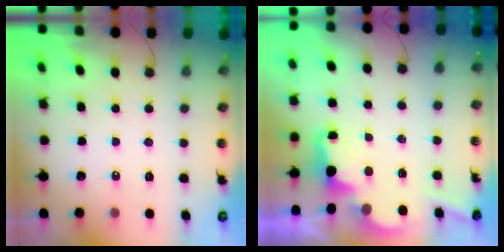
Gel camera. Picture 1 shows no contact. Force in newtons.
{"total": 2.5, "press": 2.4, "slide": 0.8}